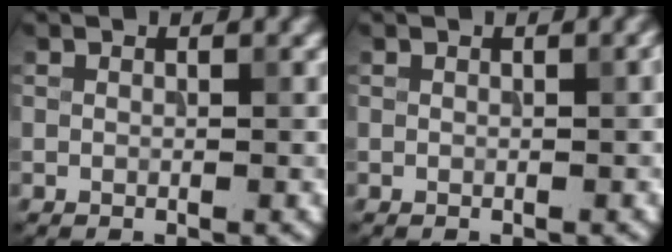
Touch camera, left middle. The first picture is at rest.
{"total": 1.0, "force": [0.1, 0.3, 0.9], "torque": [-0.006, 0.007, -0.001]}